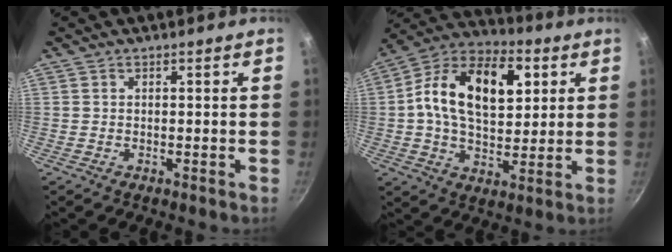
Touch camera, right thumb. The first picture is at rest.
{"total": 19.9, "force": [4.7, 12.2, 15.0], "torque": [-0.223, 0.008, 0.061]}